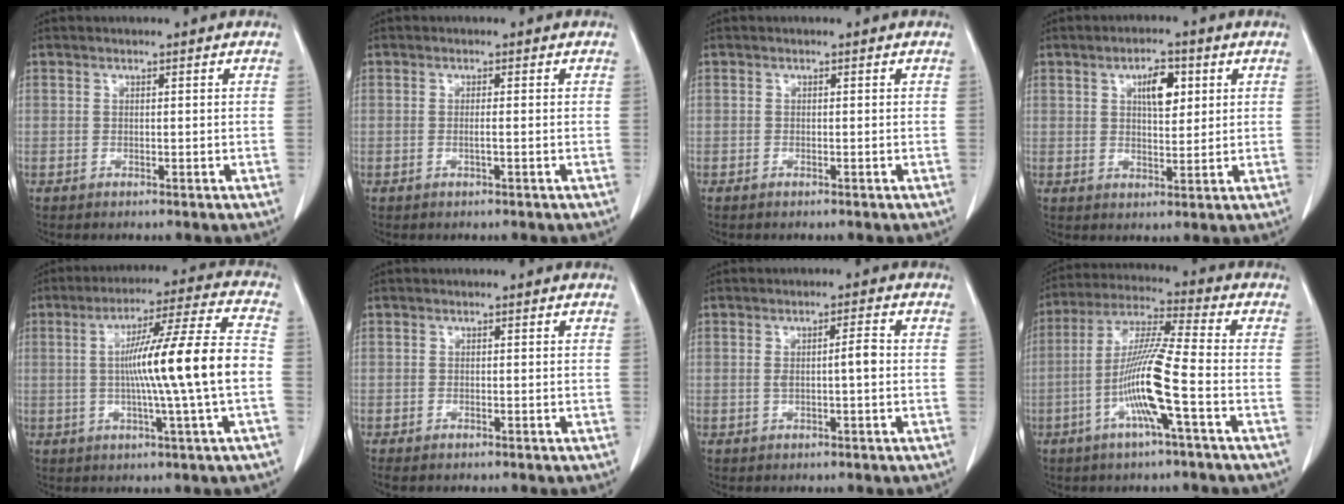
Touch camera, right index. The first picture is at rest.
{"total": 1.0, "force": [-0.3, -0.1, 0.9], "torque": [-0.020, -0.001, -0.004]}
{"total": 0.0}
{"total": 5.4, "force": [2.0, 2.2, 4.6], "torque": [-0.074, 0.004, 0.034]}
{"total": 14.4, "force": [-1.2, -1.4, 14.3], "torque": [-0.231, 0.009, -0.022]}
{"total": 1.0, "force": [-0.8, 0.1, 0.5], "torque": [-0.009, -0.003, -0.009]}
{"total": 3.1, "force": [-0.1, 0.3, 3.0], "torque": [-0.056, 0.006, 0.000]}
{"total": 11.8, "force": [-3.7, -0.4, 11.1], "torque": [-0.224, 0.001, -0.078]}